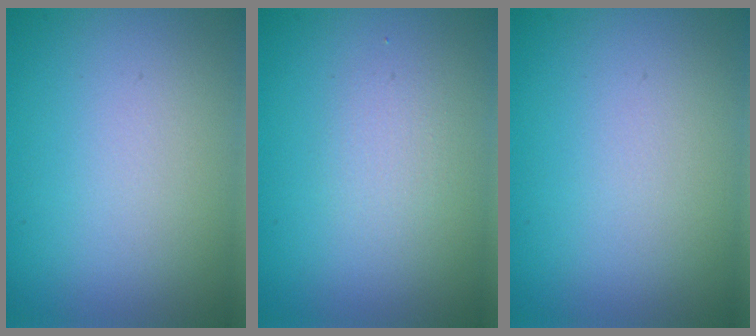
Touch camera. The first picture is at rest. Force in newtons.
{"total": 1.1, "press": 1.1, "slide": 0.2}
{"total": 0.0}